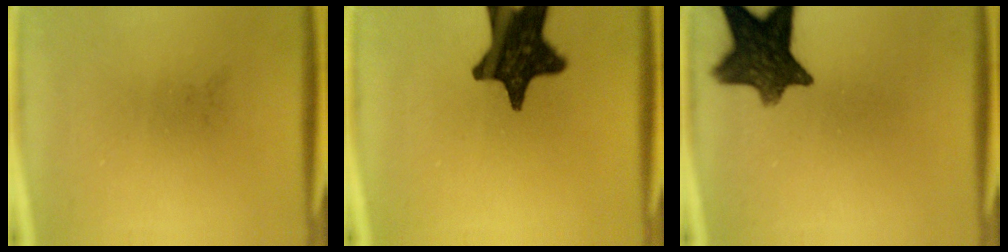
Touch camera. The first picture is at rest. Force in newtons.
{"total": 16.5}
{"total": 12.4}